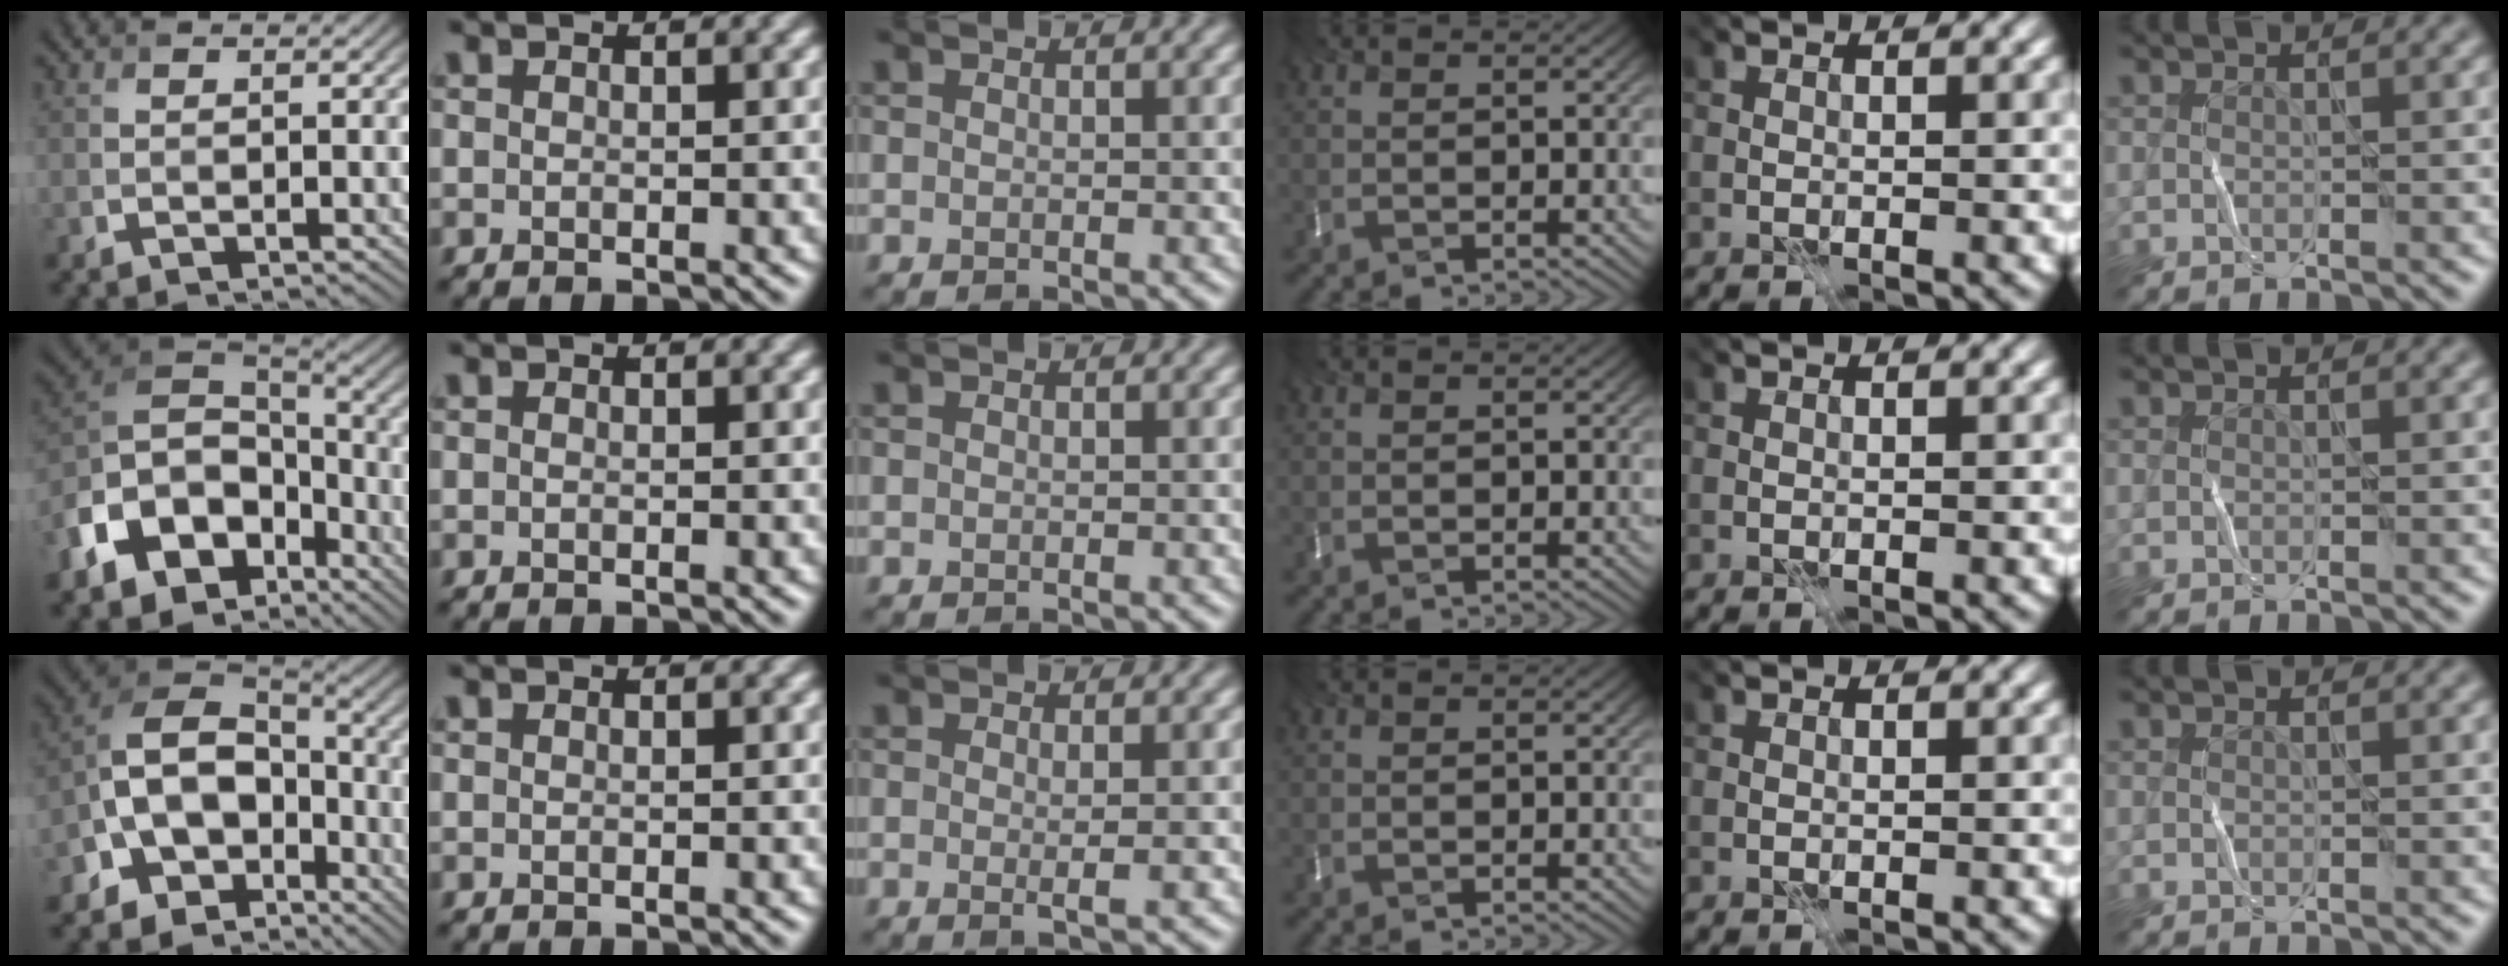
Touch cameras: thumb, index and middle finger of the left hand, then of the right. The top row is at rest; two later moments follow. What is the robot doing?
{"motion": "fold", "object": "bubble wrap"}